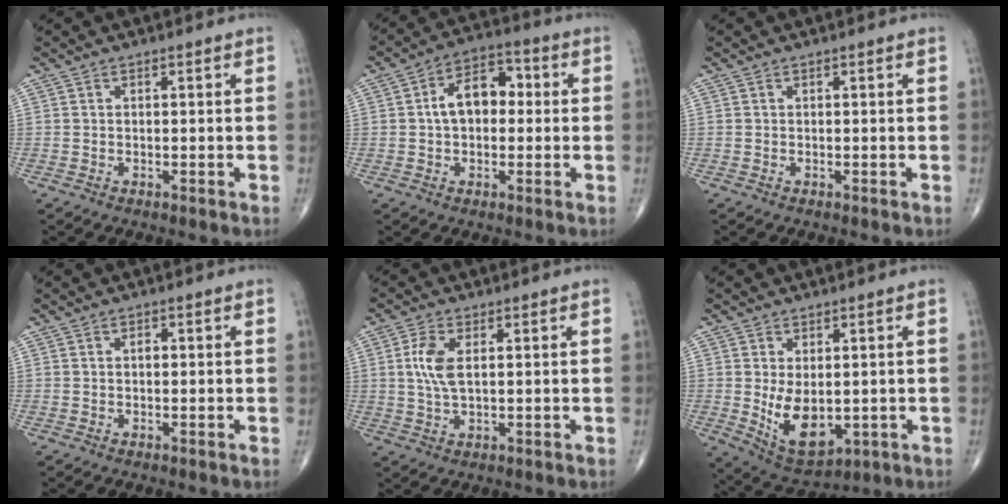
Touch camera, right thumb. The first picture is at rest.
{"total": 9.4, "force": [0.6, 6.0, 7.1], "torque": [-0.097, 0.030, 0.001]}
{"total": 0.0}
{"total": 0.7, "force": [0.0, 0.5, 0.6], "torque": [-0.005, 0.001, -0.003]}
{"total": 5.7, "force": [1.1, 2.7, 4.9], "torque": [-0.110, -0.002, 0.020]}
{"total": 10.0, "force": [-0.8, 5.8, 8.1], "torque": [-0.121, -0.016, 0.009]}